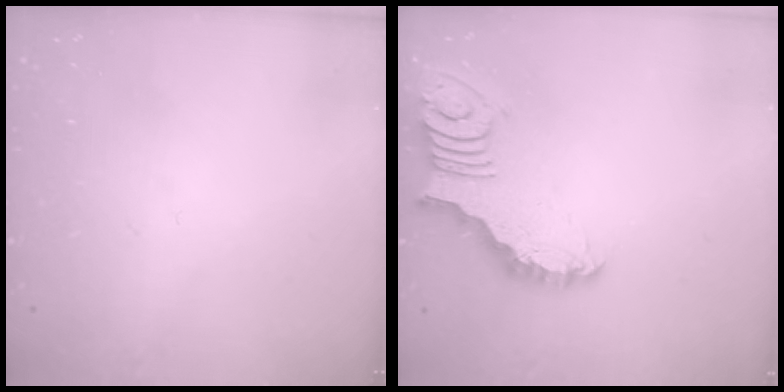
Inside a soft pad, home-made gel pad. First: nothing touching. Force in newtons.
{"total": 5.7, "press": 5.6, "slide": 0.7}